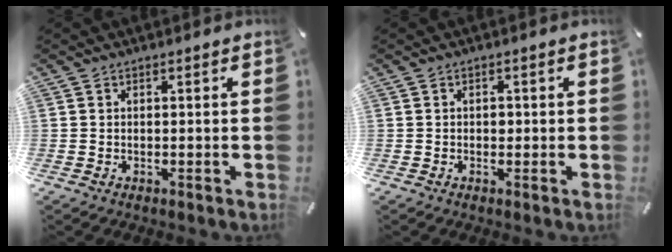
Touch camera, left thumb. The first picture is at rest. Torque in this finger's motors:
{"motor_torque": [0.28, 0.49, -0.04, -0.10, 0.00]}